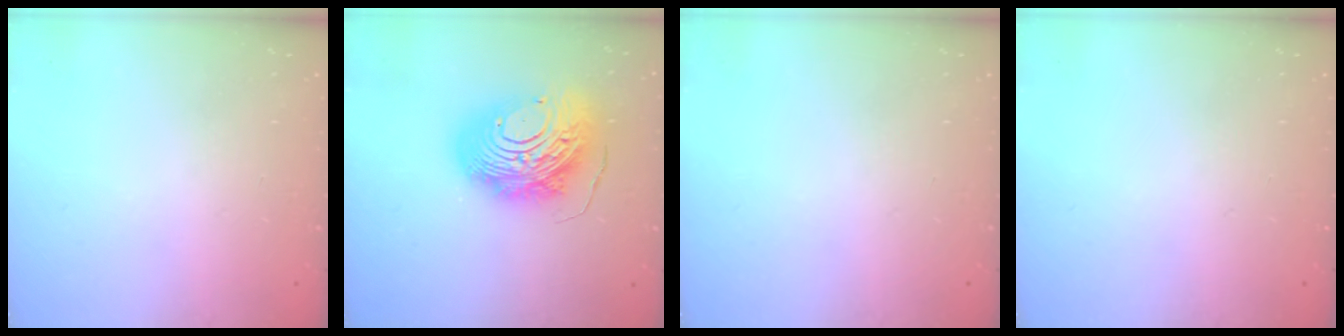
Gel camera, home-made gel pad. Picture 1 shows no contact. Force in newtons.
{"total": 17.9, "press": 17.8, "slide": 1.9}
{"total": 0.0}
{"total": 0.0}